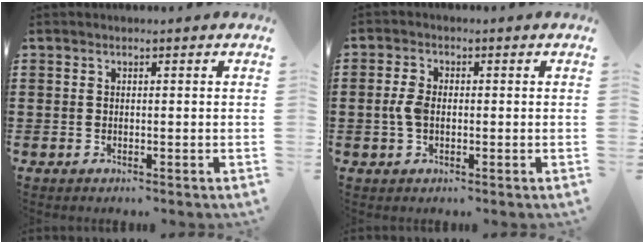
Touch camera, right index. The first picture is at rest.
{"total": 3.3, "force": [-0.2, 2.0, 2.6], "torque": [-0.066, 0.000, -0.009]}